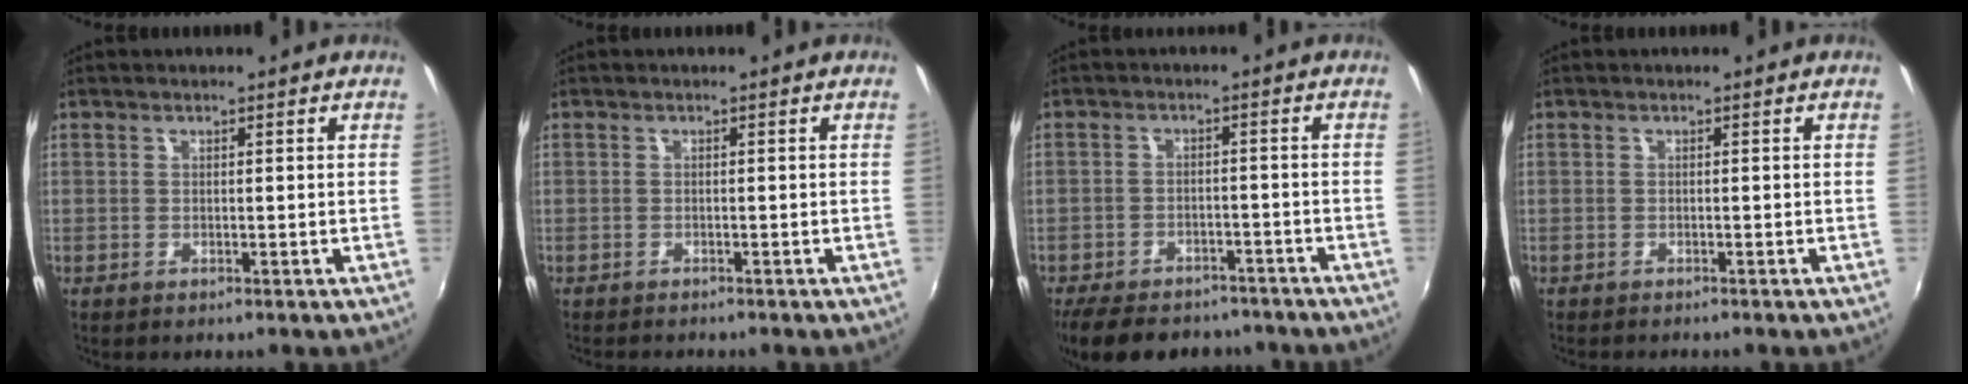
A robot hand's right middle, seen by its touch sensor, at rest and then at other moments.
{"total": 1.6, "force": [-1.5, 0.1, 0.4], "torque": [-0.013, -0.011, -0.026]}
{"total": 14.8, "force": [-11.9, 6.4, 6.0], "torque": [-0.140, -0.004, -0.169]}
{"total": 1.1, "force": [-1.1, 0.0, 0.2], "torque": [-0.006, -0.008, -0.018]}